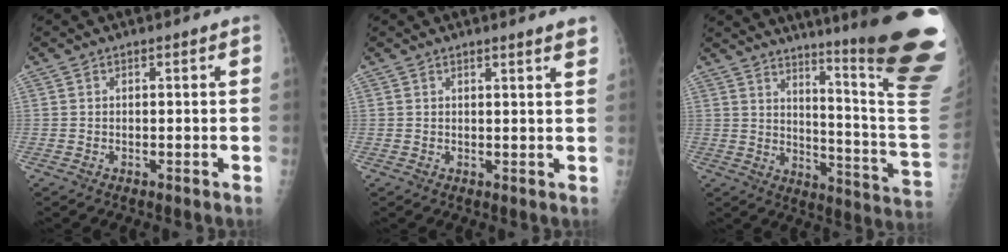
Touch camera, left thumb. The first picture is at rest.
{"total": 3.0, "force": [2.6, 0.0, 1.6], "torque": [-0.019, -0.010, 0.026]}
{"total": 27.8, "force": [19.3, 1.4, 20.0], "torque": [-0.207, -0.147, 0.253]}